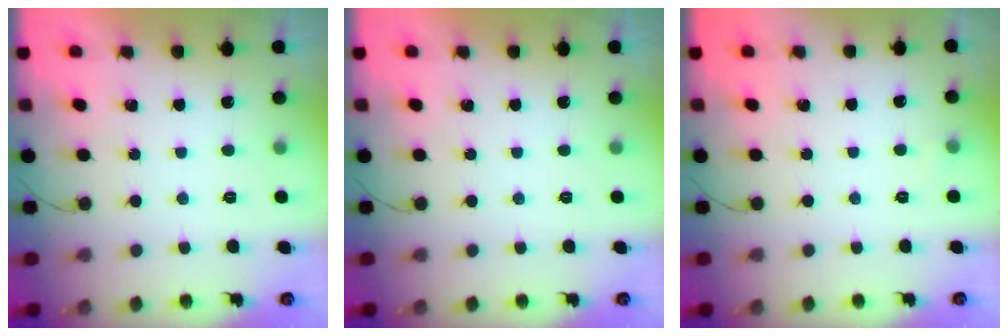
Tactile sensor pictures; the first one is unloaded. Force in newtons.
{"total": 0.0}
{"total": 2.8, "press": 2.5, "slide": 1.1}